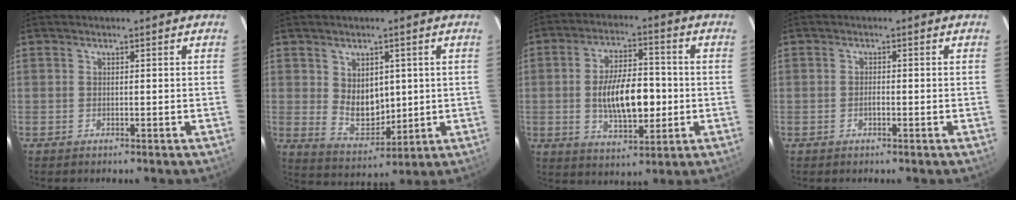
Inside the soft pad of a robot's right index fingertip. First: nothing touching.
{"total": 8.1, "force": [1.5, 5.8, 5.4], "torque": [-0.091, -0.010, 0.049]}
{"total": 12.9, "force": [-1.4, 5.9, 11.4], "torque": [-0.205, 0.005, -0.014]}
{"total": 1.1, "force": [-0.4, 0.5, 0.8], "torque": [-0.015, 0.000, -0.008]}